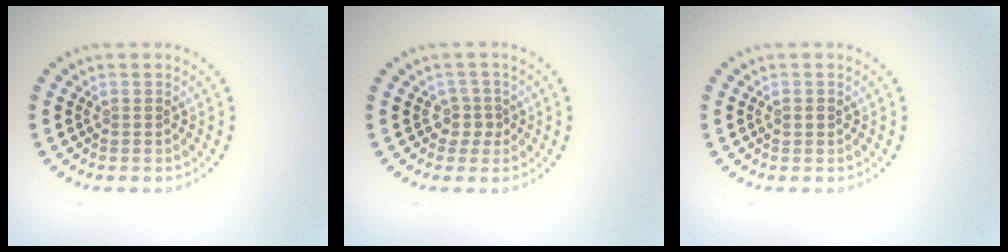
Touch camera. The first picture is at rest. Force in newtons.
{"total": 1.7, "press": 1.1, "slide": 1.3}
{"total": 0.7, "press": 0.7, "slide": 0.0}